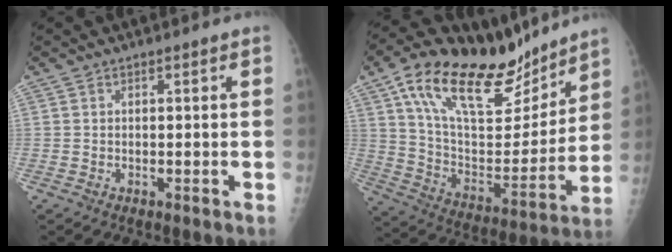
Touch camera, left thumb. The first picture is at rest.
{"total": 26.5, "force": [17.9, 10.8, 16.2], "torque": [-0.232, -0.049, 0.306]}